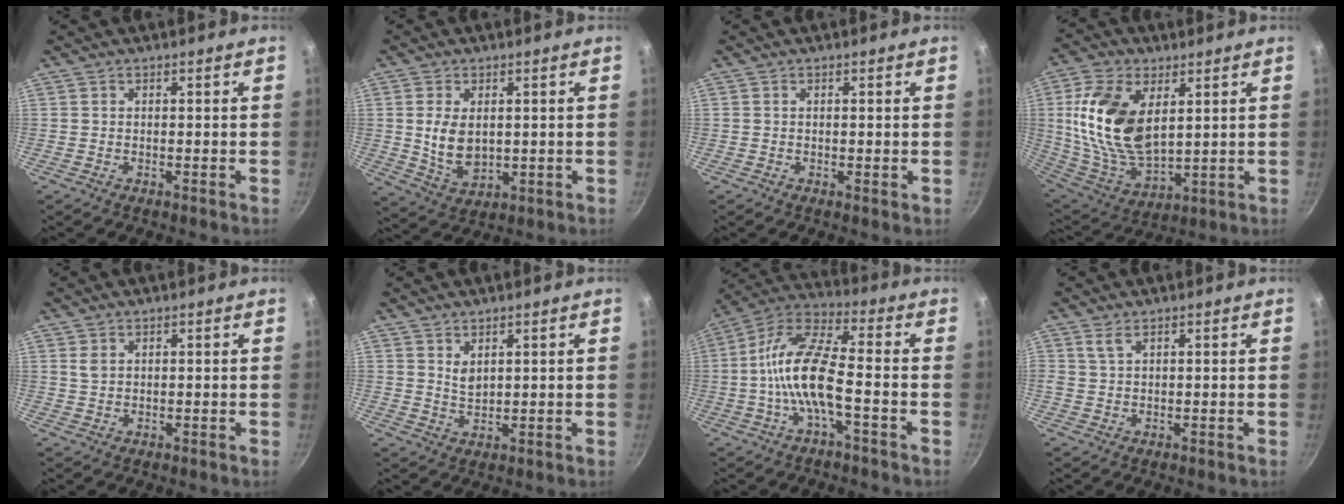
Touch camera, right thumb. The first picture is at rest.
{"total": 8.0, "force": [1.0, 5.0, 6.1], "torque": [-0.110, -0.015, 0.033]}
{"total": 0.7, "force": [0.1, 0.2, 0.7], "torque": [-0.009, -0.001, -0.001]}
{"total": 18.8, "force": [4.6, 10.8, 14.7], "torque": [-0.276, -0.023, 0.101]}
{"total": 1.7, "force": [0.7, 1.2, 1.0], "torque": [-0.018, -0.001, 0.015]}
{"total": 2.8, "force": [1.6, 1.6, 1.7], "torque": [-0.029, -0.015, 0.032]}
{"total": 13.1, "force": [-3.1, 4.5, 11.9], "torque": [-0.242, 0.040, -0.074]}
{"total": 1.8, "force": [1.1, 0.8, 1.3], "torque": [-0.025, -0.003, 0.023]}